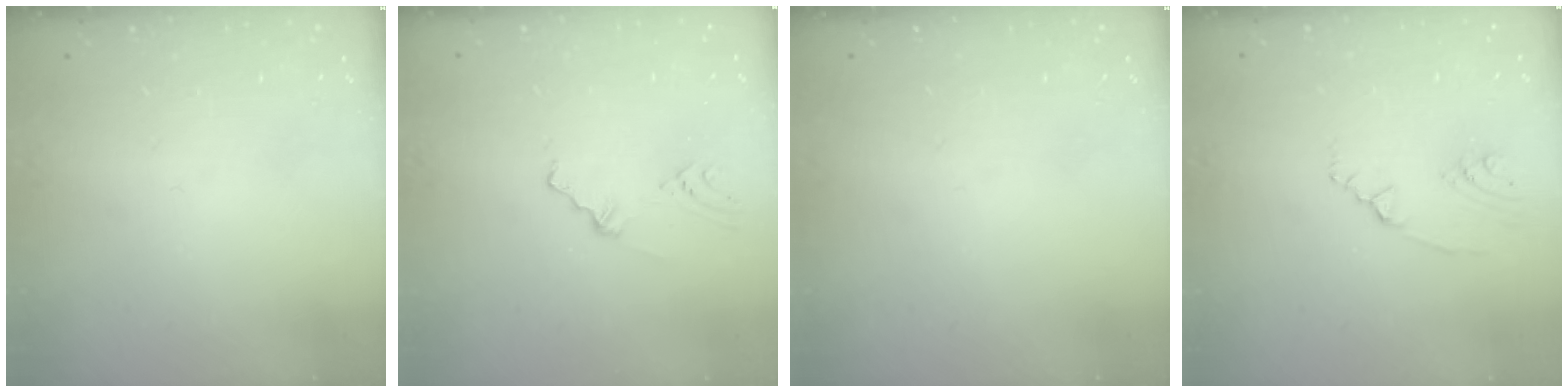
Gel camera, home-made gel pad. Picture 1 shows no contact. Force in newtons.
{"total": 2.1, "press": 1.1, "slide": 1.8}
{"total": 0.0}
{"total": 2.5, "press": 2.1, "slide": 1.3}